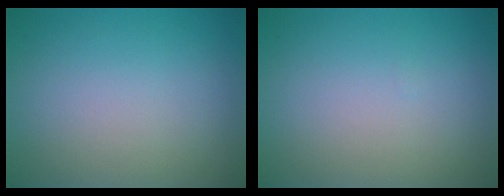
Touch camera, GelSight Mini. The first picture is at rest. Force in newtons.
{"total": 0.0}